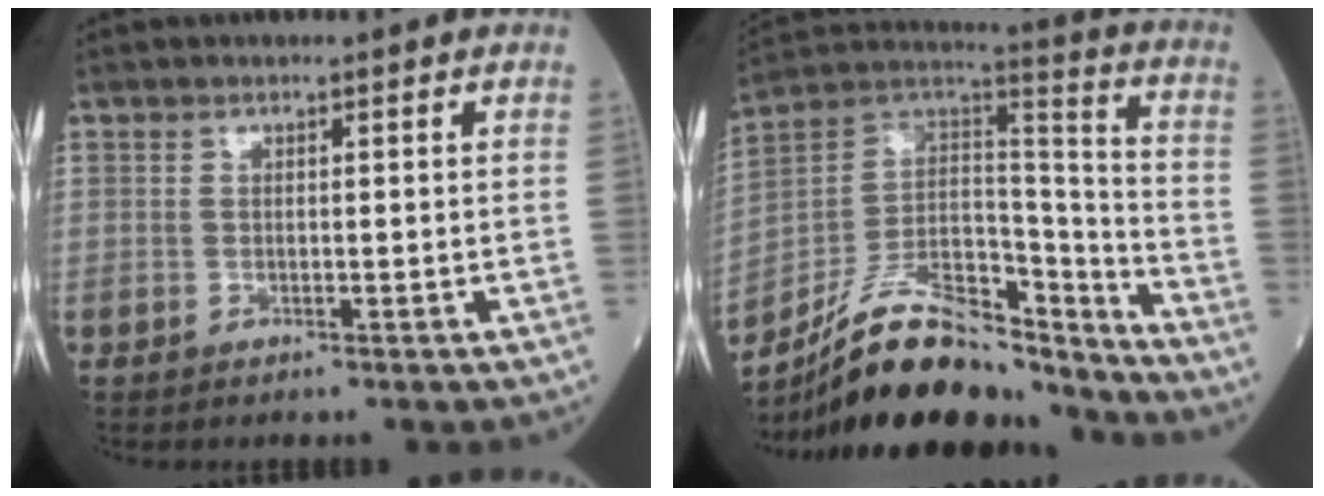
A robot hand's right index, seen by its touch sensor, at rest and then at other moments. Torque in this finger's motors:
{"motor_torque": [0.98, -1.16, 0.28, 0.10]}